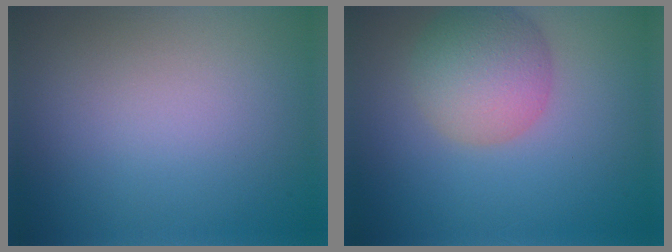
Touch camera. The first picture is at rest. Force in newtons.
{"total": 5.4, "press": 5.4, "slide": 0.4}